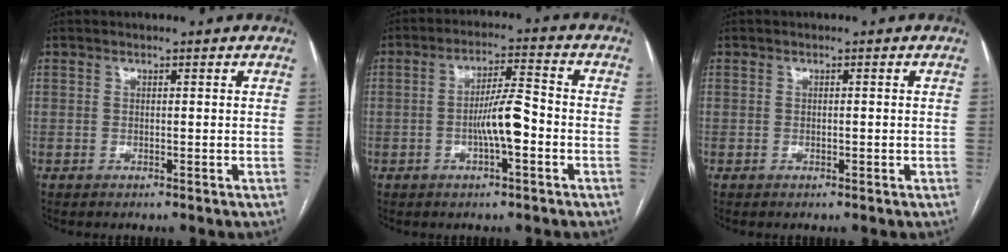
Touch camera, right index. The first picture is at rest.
{"total": 7.0, "force": [-1.8, 1.0, 6.7], "torque": [-0.124, 0.011, -0.033]}
{"total": 0.6, "force": [-0.2, 0.2, 0.5], "torque": [-0.010, -0.001, -0.001]}